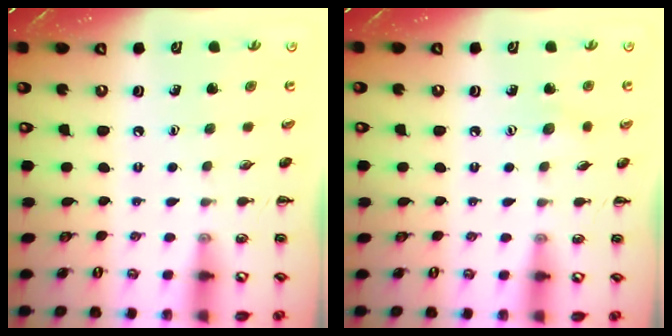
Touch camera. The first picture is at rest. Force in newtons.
{"total": 4.6, "press": 4.5, "slide": 1.2}